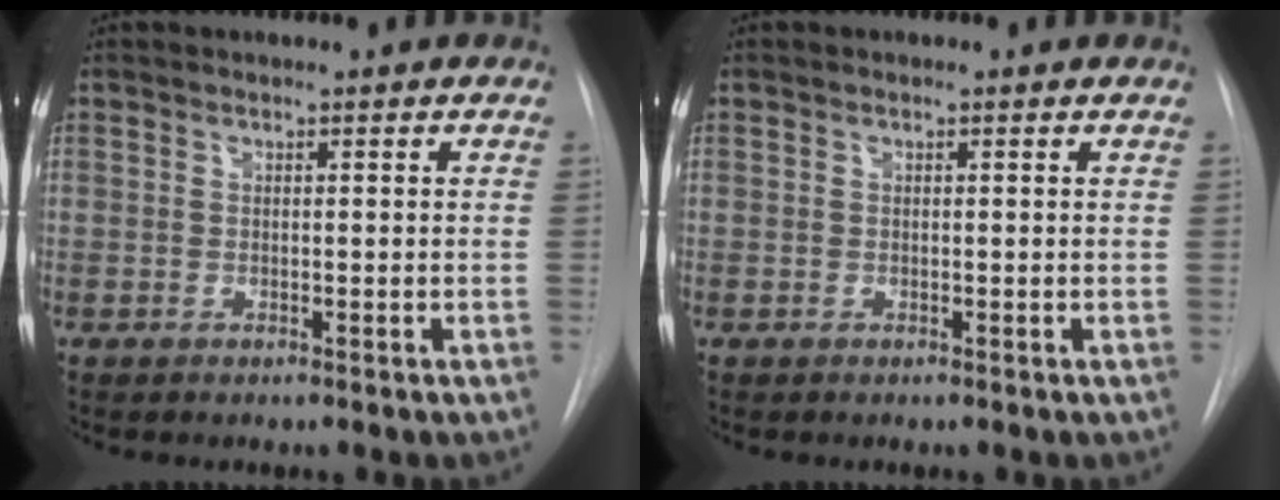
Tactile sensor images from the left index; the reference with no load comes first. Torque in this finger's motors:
{"motor_torque": [-0.15, 0.08, -0.02, -0.01]}